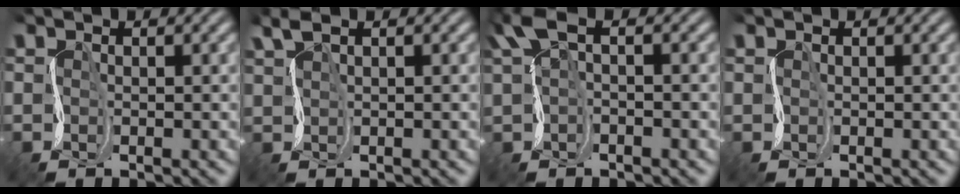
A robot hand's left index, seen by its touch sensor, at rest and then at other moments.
{"total": 2.3, "force": [1.6, 0.7, 1.5], "torque": [-0.041, 0.009, 0.034]}
{"total": 3.4, "force": [1.3, 1.4, 2.8], "torque": [-0.070, 0.006, 0.021]}
{"total": 0.0}